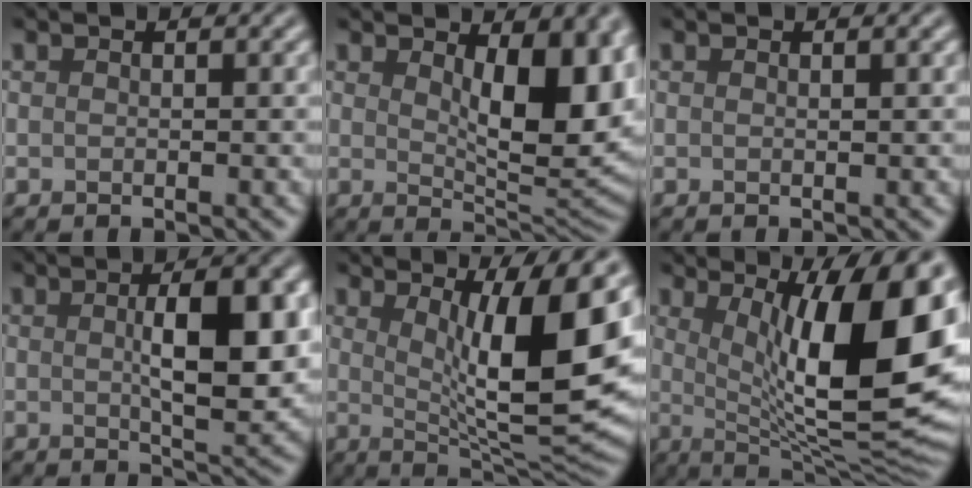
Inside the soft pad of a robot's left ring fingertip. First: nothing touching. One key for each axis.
{"total": 8.4, "fx": 2.3, "fy": 3.5, "fz": 7.3, "tx": -0.105, "ty": -0.007, "tz": 0.040}
{"total": 0.0}
{"total": 7.9, "fx": 0.7, "fy": 2.5, "fz": 7.5, "tx": -0.108, "ty": 0.004, "tz": 0.011}
{"total": 10.9, "fx": 2.4, "fy": 2.5, "fz": 10.4, "tx": -0.157, "ty": -0.015, "tz": 0.047}
{"total": 15.2, "fx": 2.6, "fy": 4.6, "fz": 14.3, "tx": -0.167, "ty": -0.004, "tz": 0.041}